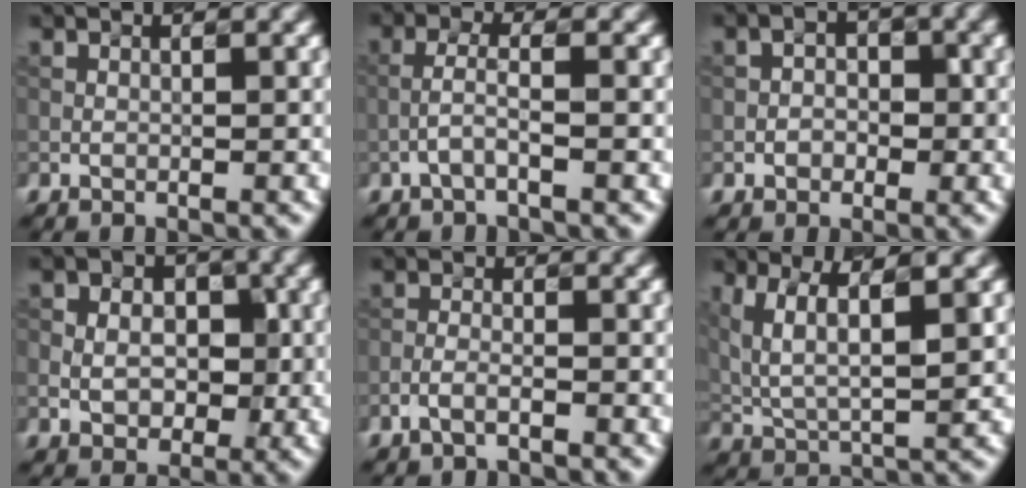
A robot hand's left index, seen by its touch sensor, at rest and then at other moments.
{"total": 1.7, "force": [-0.9, 0.1, 1.4], "torque": [-0.035, 0.013, -0.018]}
{"total": 1.8, "force": [-0.5, 1.4, 1.1], "torque": [-0.017, 0.005, -0.008]}
{"total": 6.3, "force": [0.8, 5.2, 3.4], "torque": [-0.031, 0.028, 0.001]}
{"total": 1.6, "force": [-1.2, 0.5, 0.9], "torque": [-0.026, 0.006, -0.024]}
{"total": 5.4, "force": [2.1, 1.9, 4.6], "torque": [-0.104, -0.003, 0.051]}